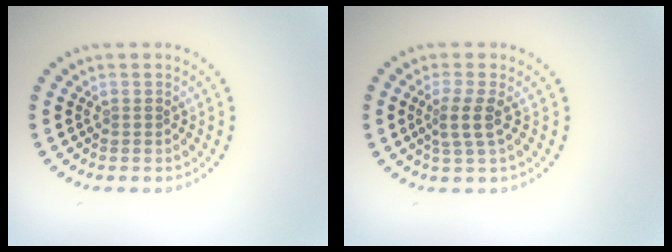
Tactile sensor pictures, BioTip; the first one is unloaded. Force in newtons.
{"total": 2.2, "press": 1.8, "slide": 1.3}